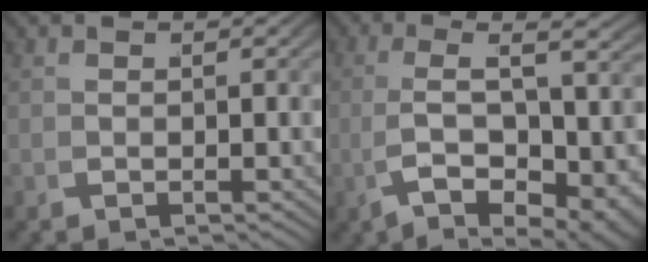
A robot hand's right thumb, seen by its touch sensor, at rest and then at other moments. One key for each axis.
{"total": 8.6, "fx": -1.0, "fy": 3.4, "fz": 7.8, "tx": -0.153, "ty": -0.019, "tz": 0.000}